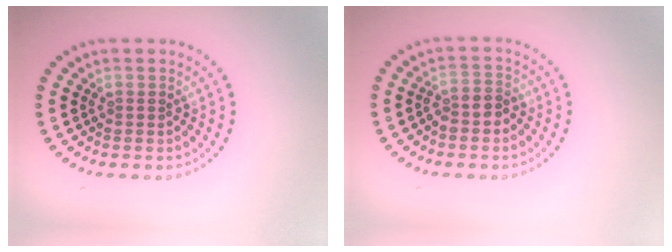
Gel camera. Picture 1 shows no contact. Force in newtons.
{"total": 2.0, "press": 1.7, "slide": 1.1}